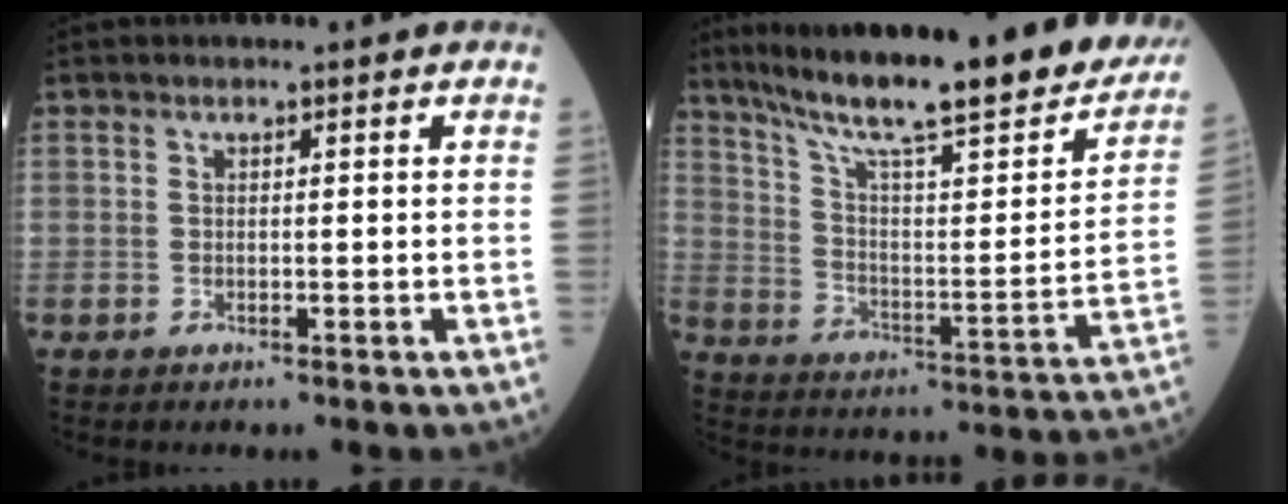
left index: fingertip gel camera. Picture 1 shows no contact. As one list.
[{"total": 30.1, "force": [24.4, 3.8, 17.3], "torque": [-0.274, -0.039, 0.334]}]